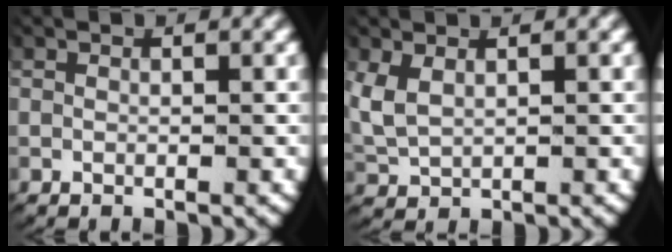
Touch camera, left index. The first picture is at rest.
{"total": 4.0, "force": [0.5, 3.4, 2.1], "torque": [-0.074, -0.015, 0.021]}